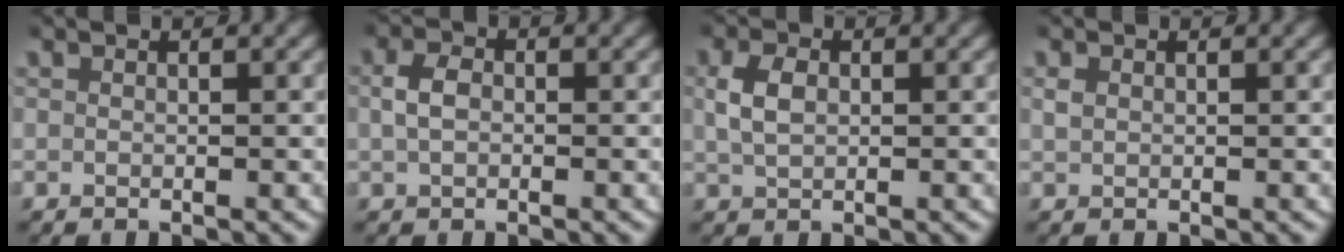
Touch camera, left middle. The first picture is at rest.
{"total": 2.1, "force": [-0.1, 1.5, 1.4], "torque": [-0.034, 0.003, -0.002]}
{"total": 2.6, "force": [0.4, 1.8, 1.9], "torque": [-0.044, 0.001, 0.012]}
{"total": 0.8, "force": [0.2, 0.6, 0.4], "torque": [-0.010, 0.002, 0.008]}